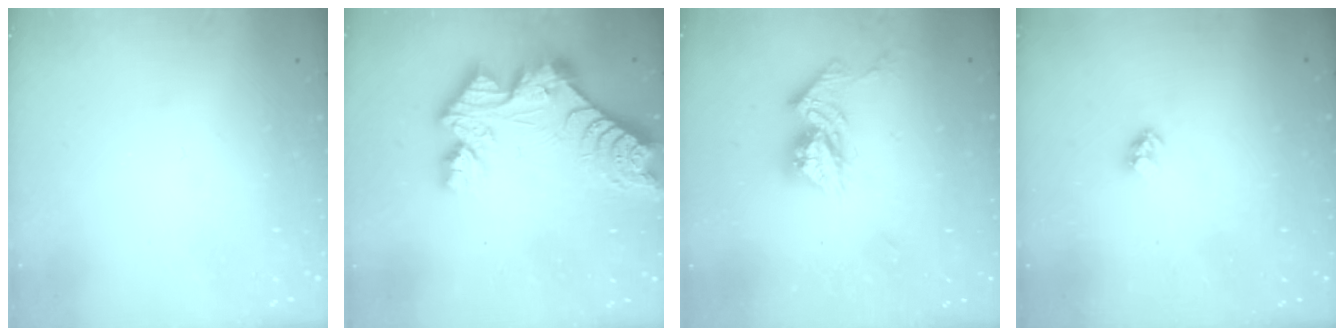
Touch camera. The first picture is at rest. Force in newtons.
{"total": 14.5, "press": 14.4, "slide": 1.2}
{"total": 11.5, "press": 11.4, "slide": 1.0}
{"total": 2.4, "press": 2.4, "slide": 0.1}